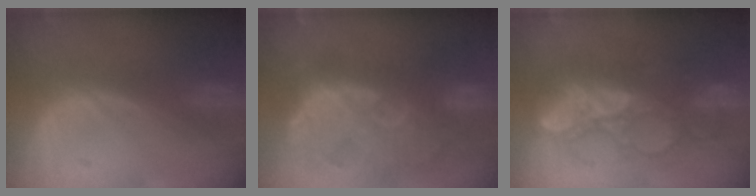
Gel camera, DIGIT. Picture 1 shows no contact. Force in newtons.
{"total": 13.2, "press": 11.4, "slide": 6.6}
{"total": 9.1, "press": 8.9, "slide": 1.9}